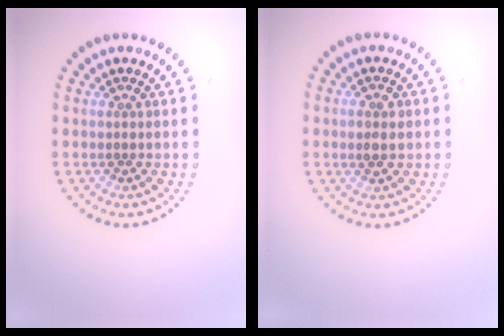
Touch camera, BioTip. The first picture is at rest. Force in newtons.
{"total": 1.8, "press": 1.8, "slide": 0.2}